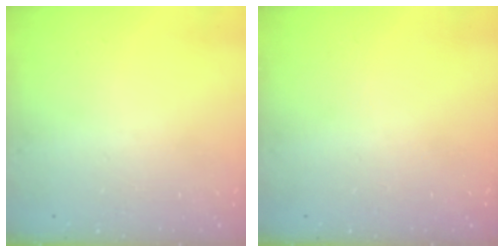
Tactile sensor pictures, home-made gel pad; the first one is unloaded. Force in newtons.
{"total": 0.0}